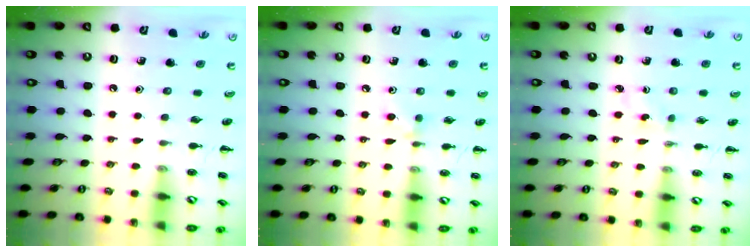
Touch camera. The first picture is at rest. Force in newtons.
{"total": 4.7, "press": 4.5, "slide": 1.6}
{"total": 1.8, "press": 1.6, "slide": 0.7}